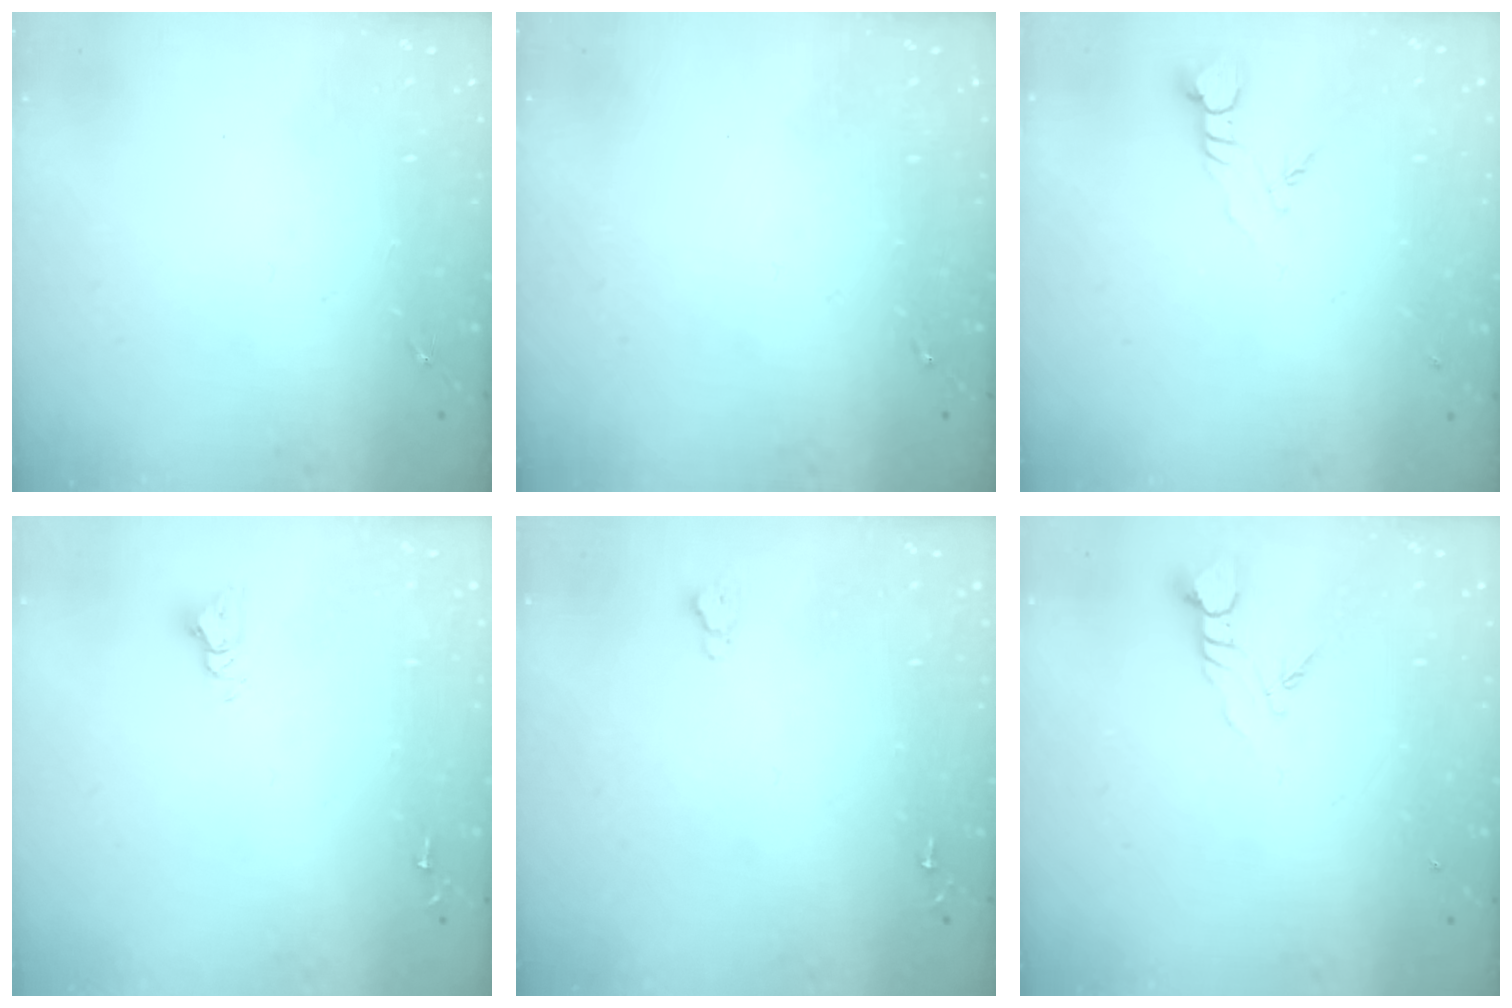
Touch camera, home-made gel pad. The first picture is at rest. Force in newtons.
{"total": 0.0}
{"total": 3.7, "press": 3.6, "slide": 0.3}
{"total": 4.8, "press": 4.8, "slide": 0.4}
{"total": 2.6, "press": 2.5, "slide": 0.3}
{"total": 3.7, "press": 3.7, "slide": 0.1}